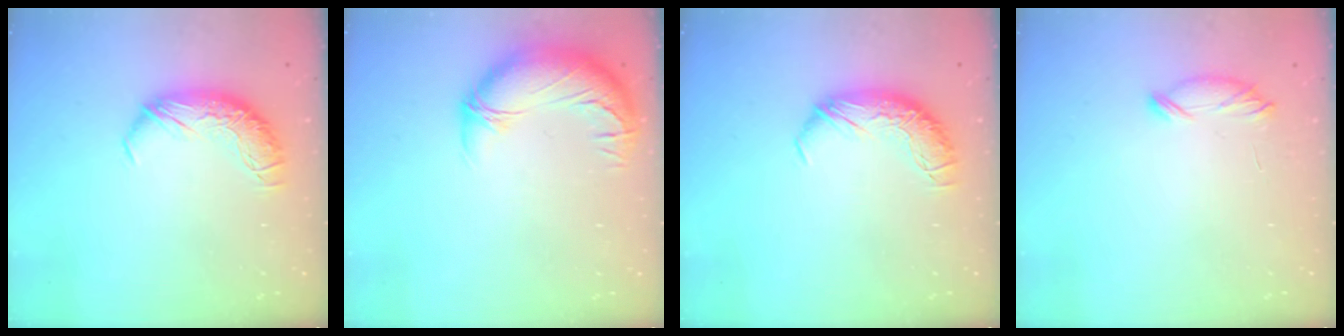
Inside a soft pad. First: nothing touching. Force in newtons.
{"total": 3.0, "press": 0.9, "slide": 2.8}
{"total": 0.0}
{"total": 7.2, "press": 7.2, "slide": 0.3}